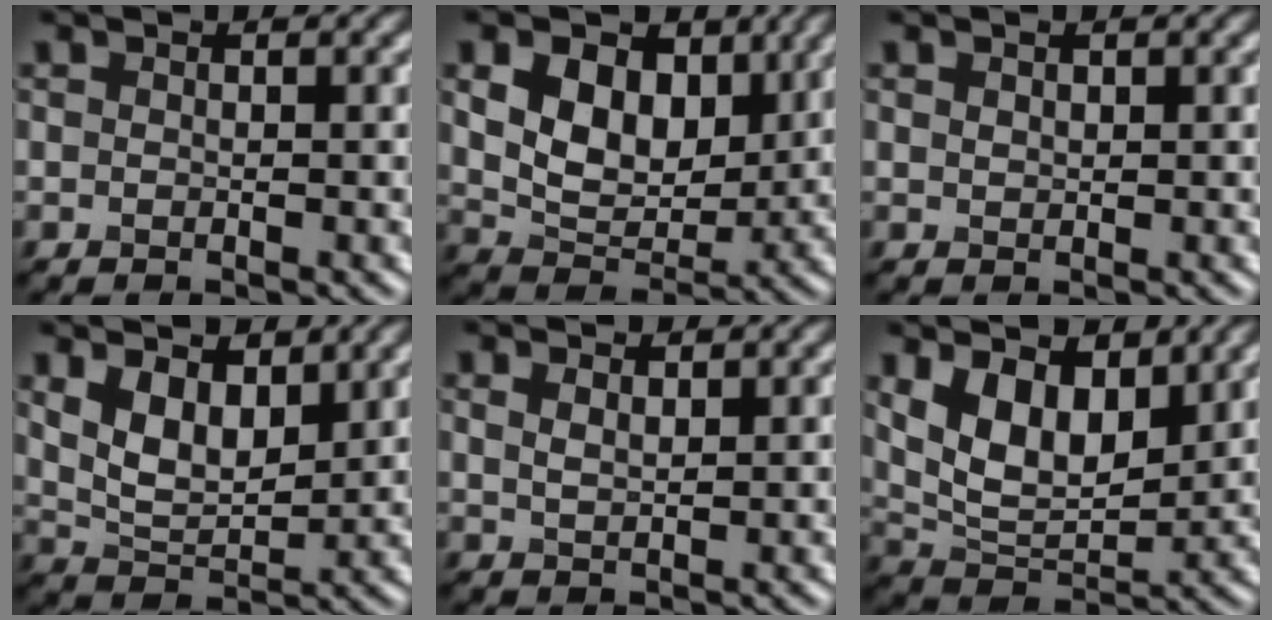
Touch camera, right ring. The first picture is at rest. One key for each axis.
{"total": 7.4, "fx": 2.2, "fy": 5.0, "fz": 4.9, "tx": -0.103, "ty": -0.007, "tz": 0.039}
{"total": 0.8, "fx": 0.5, "fy": 0.5, "fz": 0.4, "tx": -0.010, "ty": 0.001, "tz": 0.009}
{"total": 5.1, "fx": 2.5, "fy": 2.6, "fz": 3.6, "tx": -0.081, "ty": -0.005, "tz": 0.043}
{"total": 1.7, "fx": 1.2, "fy": 0.6, "fz": 1.0, "tx": -0.022, "ty": 0.000, "tz": 0.026}
{"total": 7.6, "fx": 3.4, "fy": 3.8, "fz": 5.6, "tx": -0.108, "ty": -0.002, "tz": 0.060}